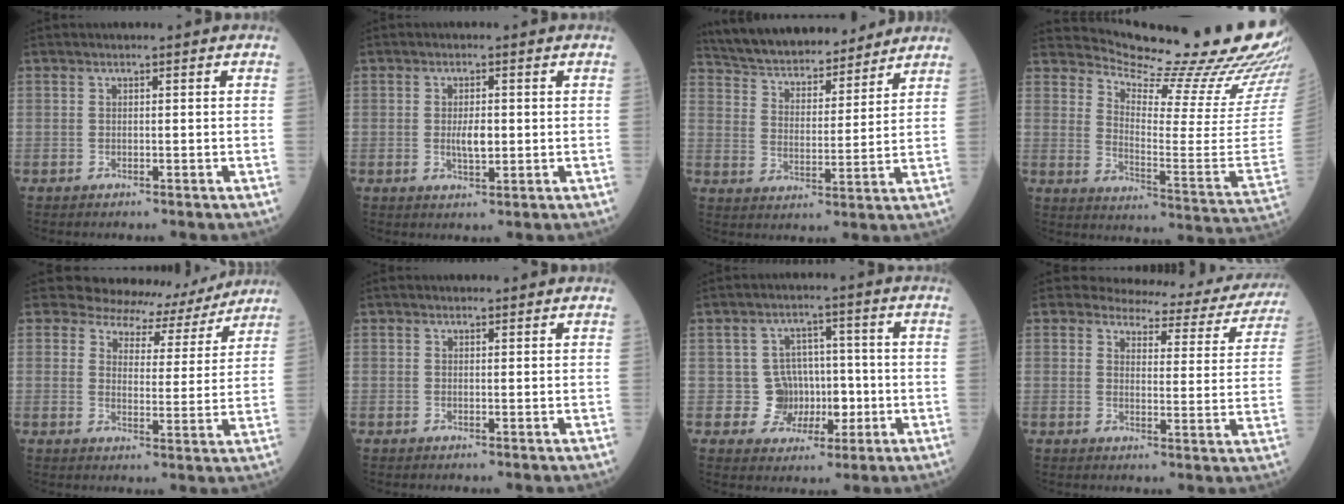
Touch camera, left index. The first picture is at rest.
{"total": 2.6, "force": [-0.2, 1.0, 2.4], "torque": [-0.039, -0.001, -0.001]}
{"total": 19.4, "force": [17.7, 4.8, 6.3], "torque": [-0.103, 0.016, 0.272]}
{"total": 25.1, "force": [23.6, 0.3, 8.4], "torque": [-0.129, -0.142, 0.295]}
{"total": 9.5, "force": [9.0, 3.0, -0.2], "torque": [0.018, -0.011, 0.104]}
{"total": 0.6, "force": [0.6, 0.2, 0.0], "torque": [0.000, 0.001, 0.008]}
{"total": 6.2, "force": [-0.8, 6.0, 1.3], "torque": [0.000, 0.018, -0.009]}
{"total": 15.3, "force": [14.6, 3.9, 2.4], "torque": [0.008, -0.055, 0.143]}